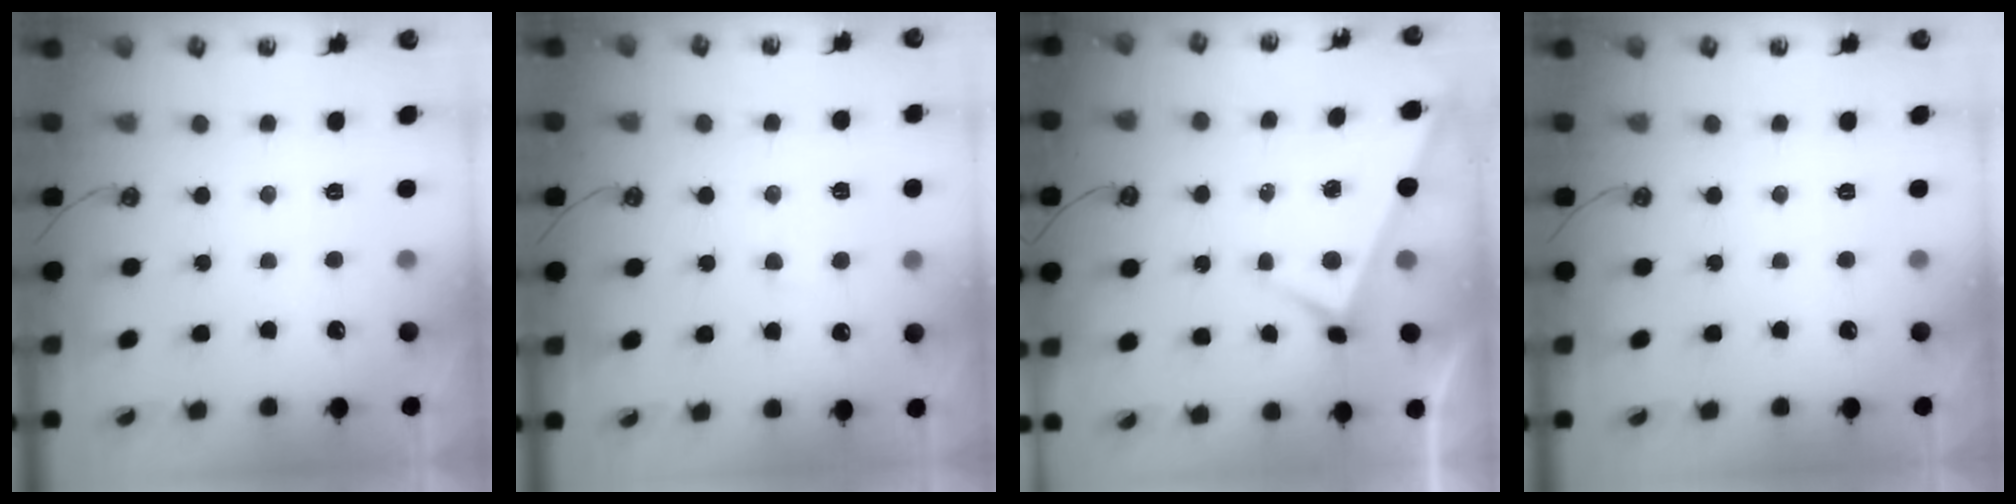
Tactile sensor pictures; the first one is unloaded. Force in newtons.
{"total": 3.3, "press": 3.2, "slide": 0.6}
{"total": 3.6, "press": 3.5, "slide": 0.5}
{"total": 0.0}